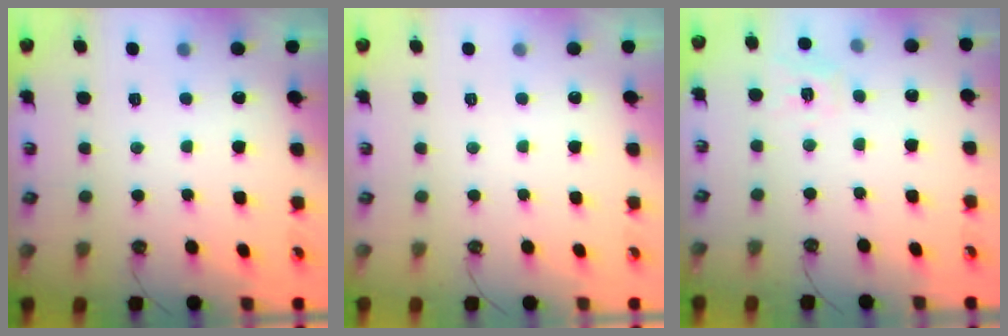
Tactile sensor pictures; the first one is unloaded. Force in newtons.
{"total": 0.0}
{"total": 7.6, "press": 7.6, "slide": 0.4}